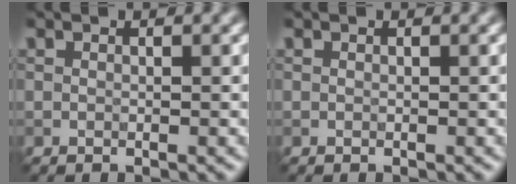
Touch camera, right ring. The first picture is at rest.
{"total": 0.0}